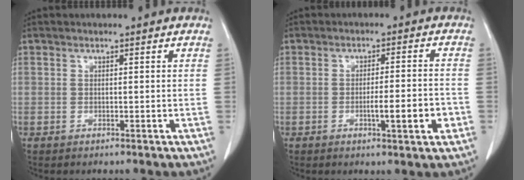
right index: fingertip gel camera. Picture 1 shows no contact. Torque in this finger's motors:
{"motor_torque": [1.15, -0.46, 0.53, 0.11]}